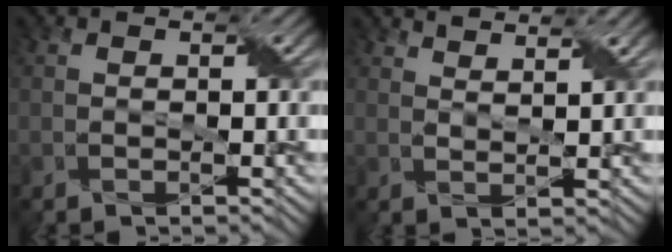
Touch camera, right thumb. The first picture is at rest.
{"total": 3.1, "force": [2.9, 0.4, 1.0], "torque": [-0.005, -0.009, 0.044]}